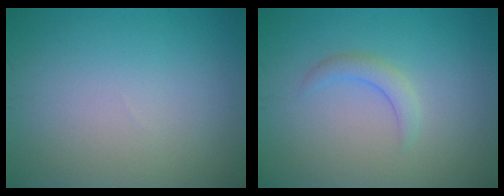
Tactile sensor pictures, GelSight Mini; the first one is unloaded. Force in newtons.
{"total": 1.7, "press": 1.7, "slide": 0.2}